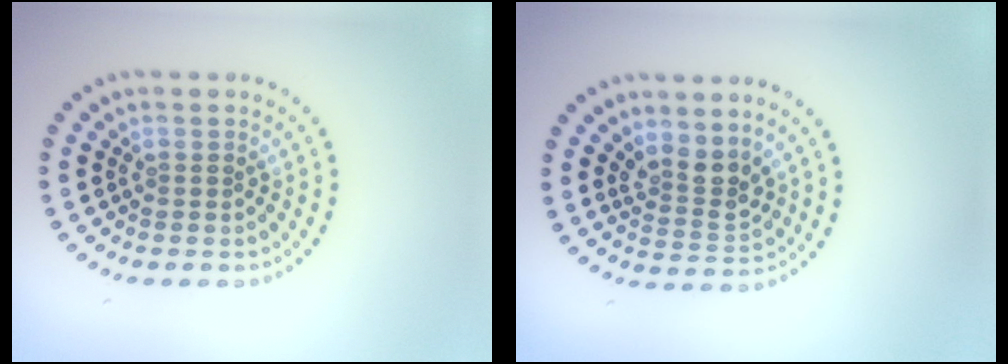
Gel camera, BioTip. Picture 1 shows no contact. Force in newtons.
{"total": 2.8, "press": 2.2, "slide": 1.8}